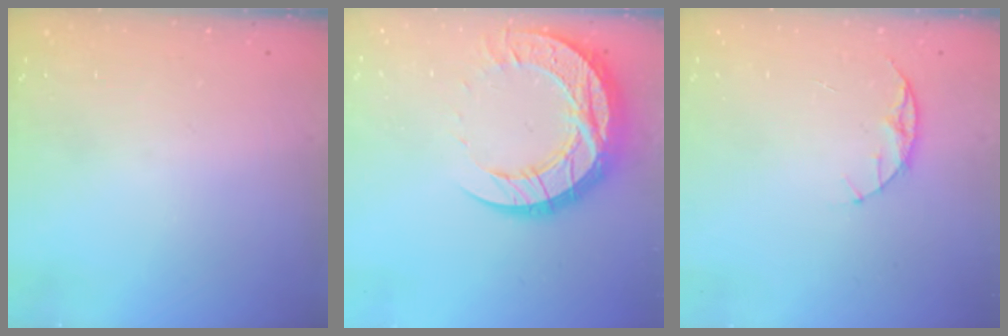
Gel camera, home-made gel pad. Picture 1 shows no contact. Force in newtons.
{"total": 18.4, "press": 18.4, "slide": 1.6}
{"total": 5.9, "press": 5.8, "slide": 0.7}